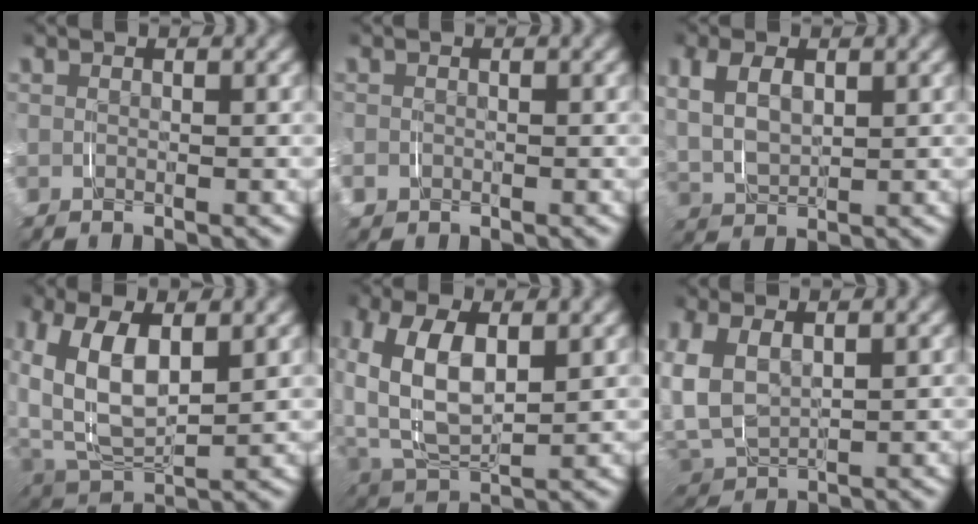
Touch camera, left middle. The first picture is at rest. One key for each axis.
{"total": 1.8, "fx": -0.7, "fy": 1.6, "fz": 0.5, "tx": -0.019, "ty": -0.010, "tz": -0.010}
{"total": 6.2, "fx": 1.4, "fy": 4.7, "fz": 3.9, "tx": -0.106, "ty": -0.006, "tz": 0.028}
{"total": 9.5, "fx": 1.6, "fy": 6.8, "fz": 6.4, "tx": -0.174, "ty": -0.016, "tz": 0.037}
{"total": 8.4, "fx": 1.2, "fy": 5.8, "fz": 6.0, "tx": -0.160, "ty": -0.018, "tz": 0.035}
{"total": 9.0, "fx": 0.7, "fy": 7.5, "fz": 4.9, "tx": -0.165, "ty": -0.021, "tz": 0.019}